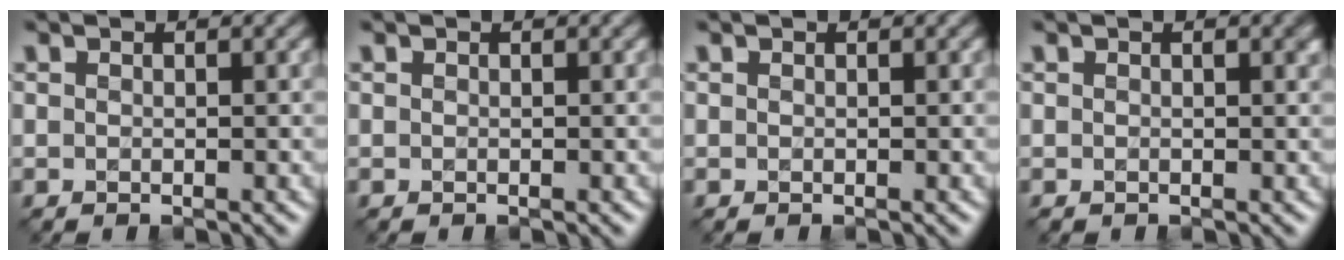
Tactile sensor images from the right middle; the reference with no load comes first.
{"total": 0.0}
{"total": 0.0}
{"total": 0.8, "force": [0.1, 0.4, 0.7], "torque": [-0.009, -0.002, 0.002]}